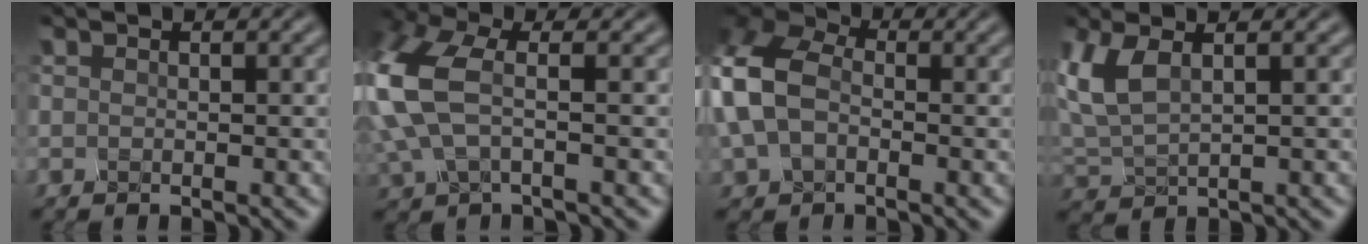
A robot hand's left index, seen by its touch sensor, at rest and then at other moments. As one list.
[{"total": 4.8, "force": [1.0, 2.1, 4.3], "torque": [-0.146, 0.007, 0.022]}, {"total": 5.8, "force": [0.7, 4.4, 3.8], "torque": [-0.140, 0.013, 0.010]}, {"total": 2.8, "force": [2.0, 0.7, 1.8], "torque": [-0.075, 0.008, 0.053]}]